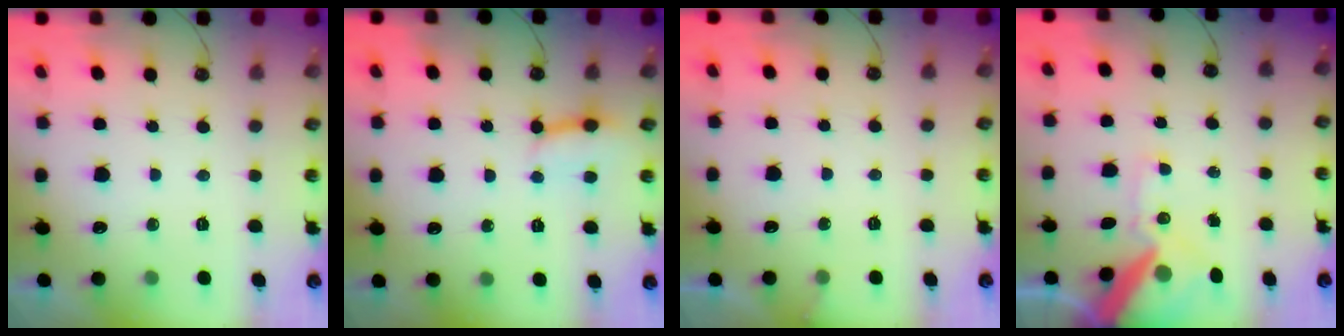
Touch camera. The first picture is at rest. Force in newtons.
{"total": 4.0, "press": 4.0, "slide": 0.3}
{"total": 2.8, "press": 2.8, "slide": 0.2}
{"total": 13.5, "press": 13.4, "slide": 1.7}